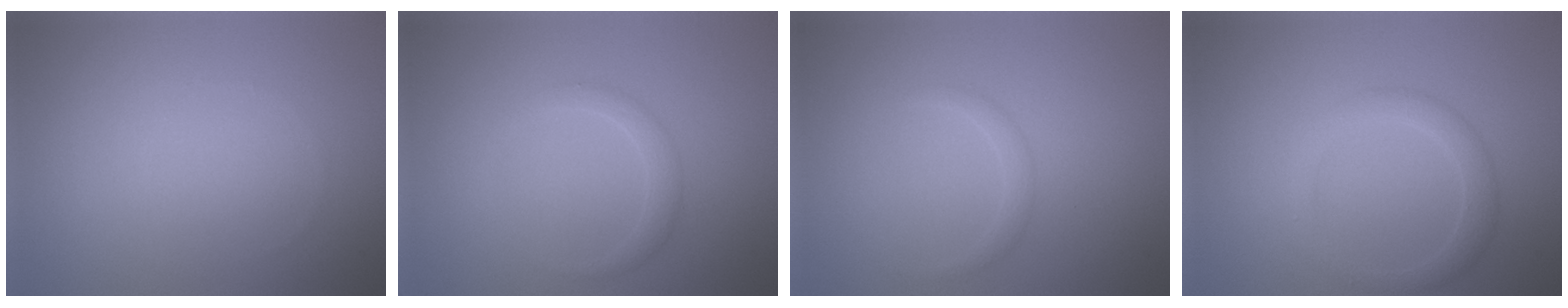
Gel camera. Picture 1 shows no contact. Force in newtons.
{"total": 1.5, "press": 1.5, "slide": 0.1}
{"total": 1.0, "press": 1.0, "slide": 0.0}
{"total": 2.2, "press": 2.2, "slide": 0.2}